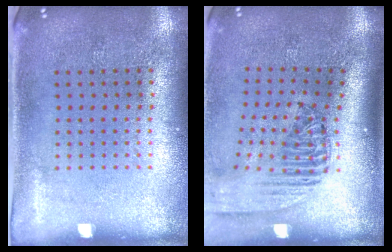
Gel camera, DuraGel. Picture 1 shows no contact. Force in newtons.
{"total": 2.4, "press": 1.8, "slide": 1.6}